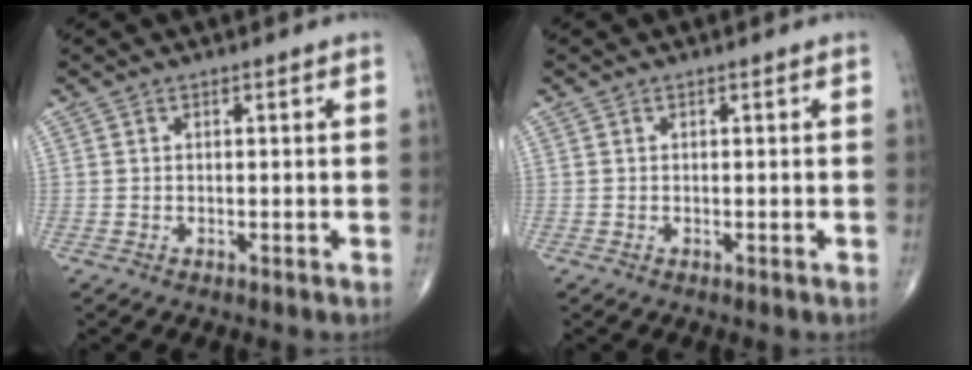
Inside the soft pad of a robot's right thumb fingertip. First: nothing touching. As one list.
[{"total": 0.0}]